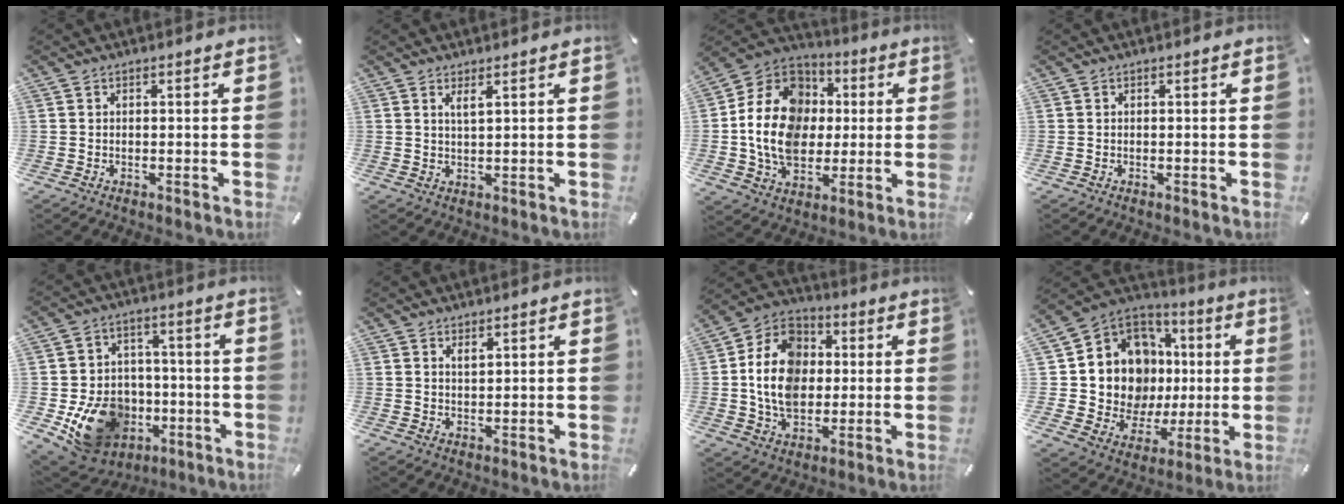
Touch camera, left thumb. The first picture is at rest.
{"total": 2.5, "force": [1.6, 0.4, 1.9], "torque": [-0.039, 0.000, 0.027]}
{"total": 18.6, "force": [0.1, 15.2, 10.8], "torque": [-0.236, 0.012, 0.004]}
{"total": 0.0}
{"total": 17.0, "force": [-5.4, 13.8, 8.4], "torque": [-0.138, 0.030, -0.074]}
{"total": 1.8, "force": [1.4, 0.8, 0.9], "torque": [-0.010, -0.005, 0.025]}
{"total": 14.7, "force": [0.0, 11.8, 8.7], "torque": [-0.195, 0.021, 0.001]}
{"total": 14.8, "force": [1.8, 13.4, 5.9], "torque": [-0.122, -0.039, 0.053]}